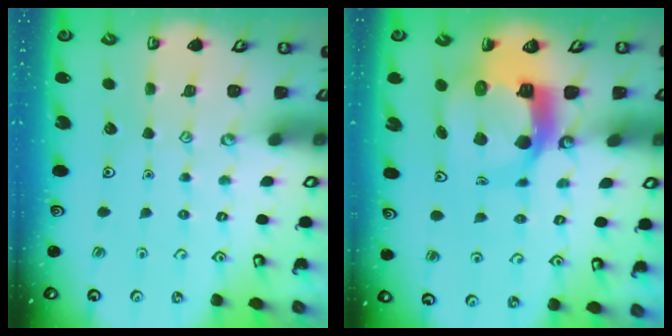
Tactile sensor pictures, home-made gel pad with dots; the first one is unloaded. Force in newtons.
{"total": 11.2, "press": 11.1, "slide": 1.7}